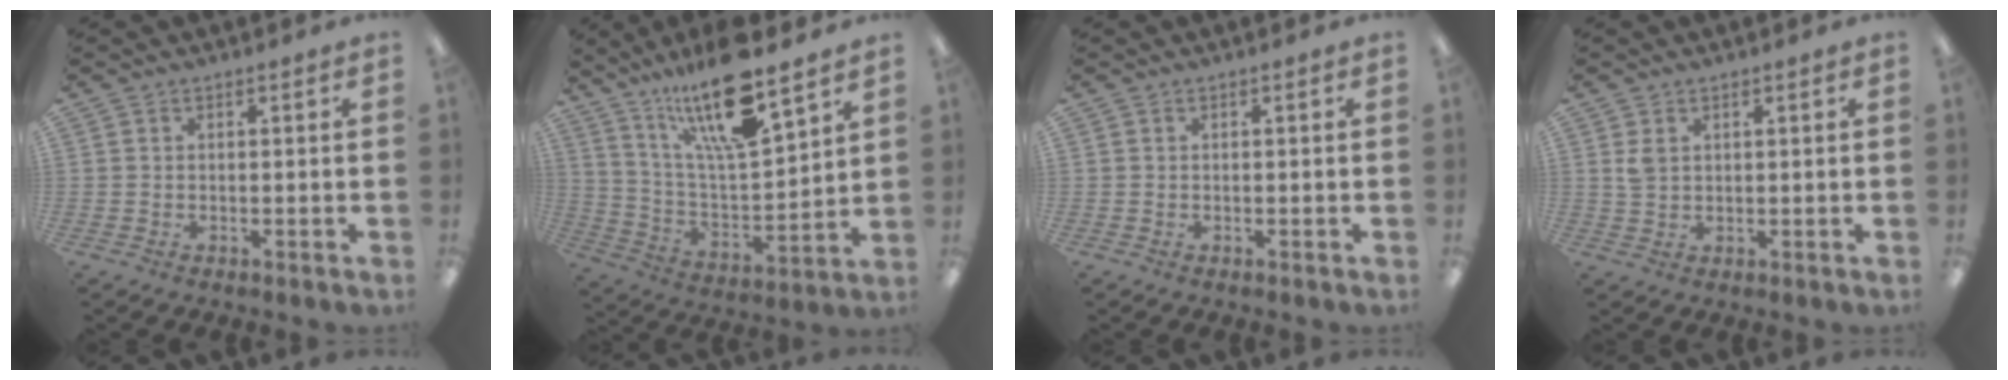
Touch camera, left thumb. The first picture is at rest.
{"total": 19.9, "force": [14.8, 4.5, 12.5], "torque": [-0.234, -0.082, 0.247]}
{"total": 0.0}
{"total": 2.6, "force": [1.3, 1.8, 1.4], "torque": [-0.025, -0.001, 0.021]}